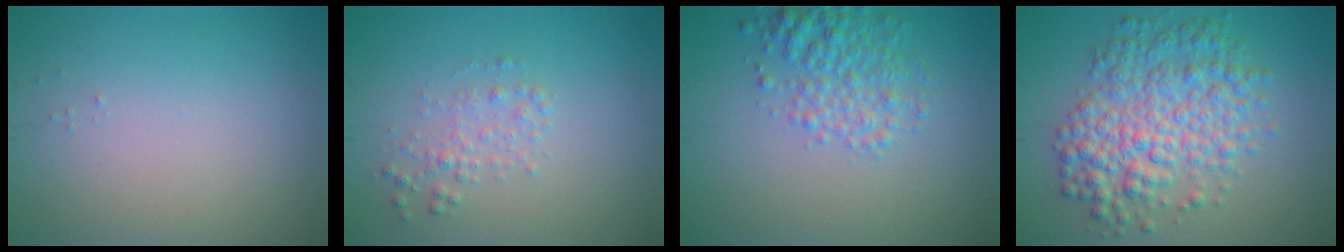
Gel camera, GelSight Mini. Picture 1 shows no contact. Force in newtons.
{"total": 1.6, "press": 1.6, "slide": 0.0}
{"total": 3.7, "press": 3.7, "slide": 0.1}
{"total": 7.2, "press": 7.2, "slide": 0.1}